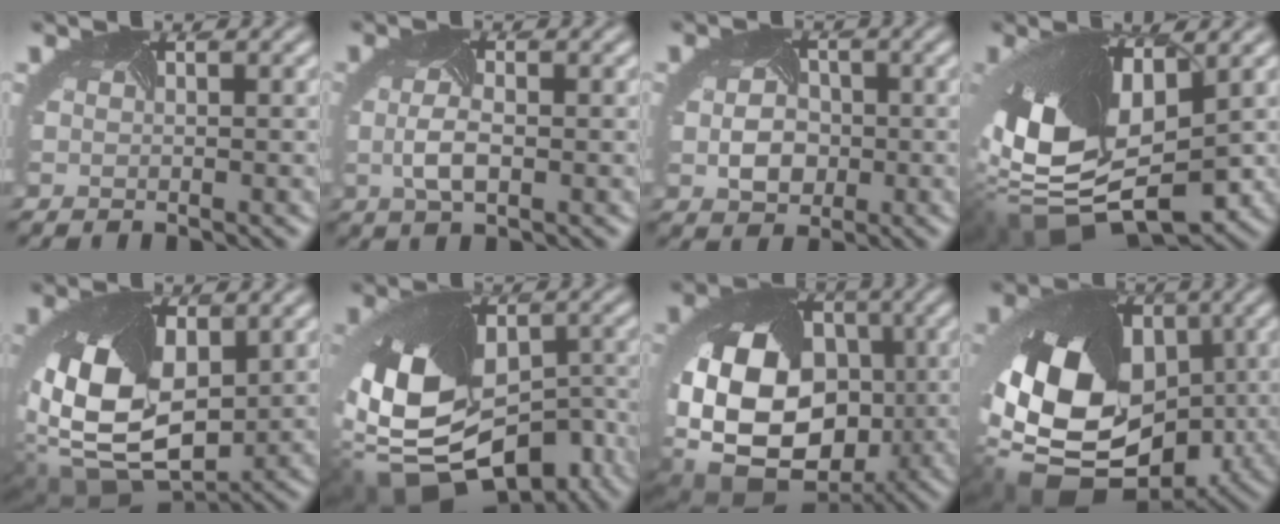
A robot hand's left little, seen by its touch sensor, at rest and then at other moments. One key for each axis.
{"total": 2.5, "fx": -0.3, "fy": 1.1, "fz": 2.2, "tx": -0.067, "ty": -0.002, "tz": -0.007}
{"total": 3.0, "fx": -0.4, "fy": 2.6, "fz": 1.5, "tx": -0.042, "ty": -0.002, "tz": -0.011}
{"total": 13.6, "fx": -1.6, "fy": 7.6, "fz": 11.3, "tx": -0.248, "ty": -0.025, "tz": -0.020}
{"total": 12.7, "fx": 0.9, "fy": 8.3, "fz": 9.6, "tx": -0.227, "ty": -0.035, "tz": 0.028}
{"total": 14.7, "fx": -6.3, "fy": 9.0, "fz": 9.8, "tx": -0.203, "ty": -0.040, "tz": -0.078}
{"total": 18.7, "fx": -2.5, "fy": 15.0, "fz": 10.9, "tx": -0.238, "ty": -0.032, "tz": -0.047}
{"total": 16.1, "fx": -2.2, "fy": 11.6, "fz": 10.9, "tx": -0.208, "ty": -0.020, "tz": -0.022}